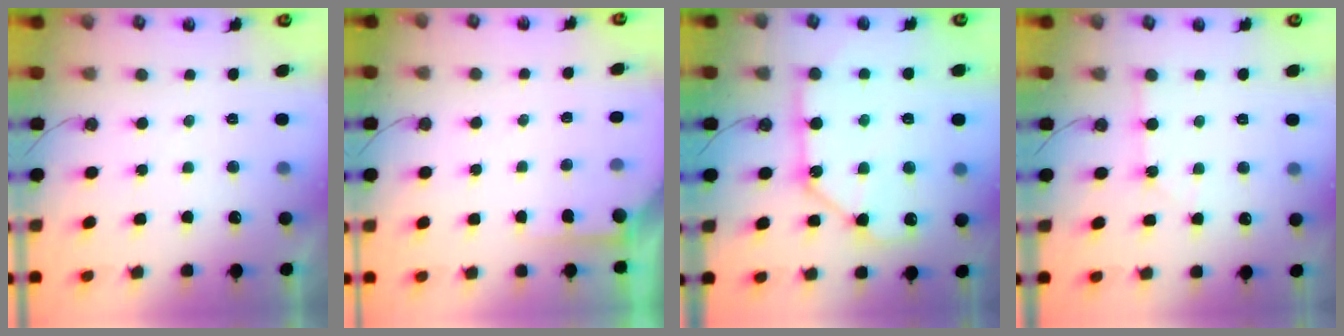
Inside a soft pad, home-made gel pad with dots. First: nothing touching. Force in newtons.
{"total": 1.8, "press": 1.8, "slide": 0.3}
{"total": 12.4, "press": 12.3, "slide": 1.7}
{"total": 1.3, "press": 1.2, "slide": 0.2}